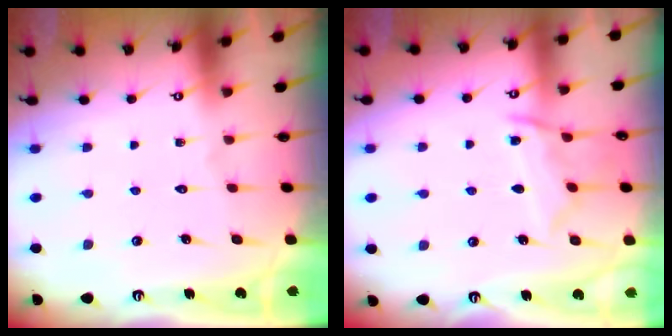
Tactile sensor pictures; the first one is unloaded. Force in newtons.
{"total": 10.0, "press": 9.9, "slide": 0.9}